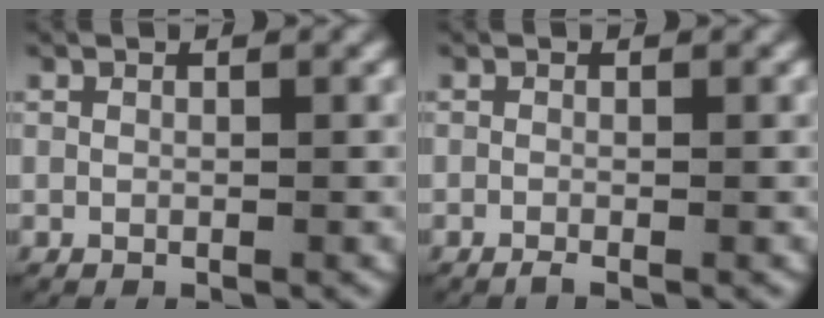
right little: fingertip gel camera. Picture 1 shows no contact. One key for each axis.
{"total": 1.0, "fx": -0.8, "fy": -0.1, "fz": 0.5, "tx": -0.011, "ty": -0.005, "tz": -0.013}